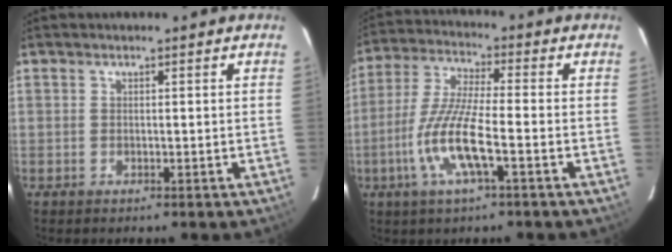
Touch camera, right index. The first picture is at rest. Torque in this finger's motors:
{"motor_torque": [1.41, -0.73, 0.84, 0.21]}